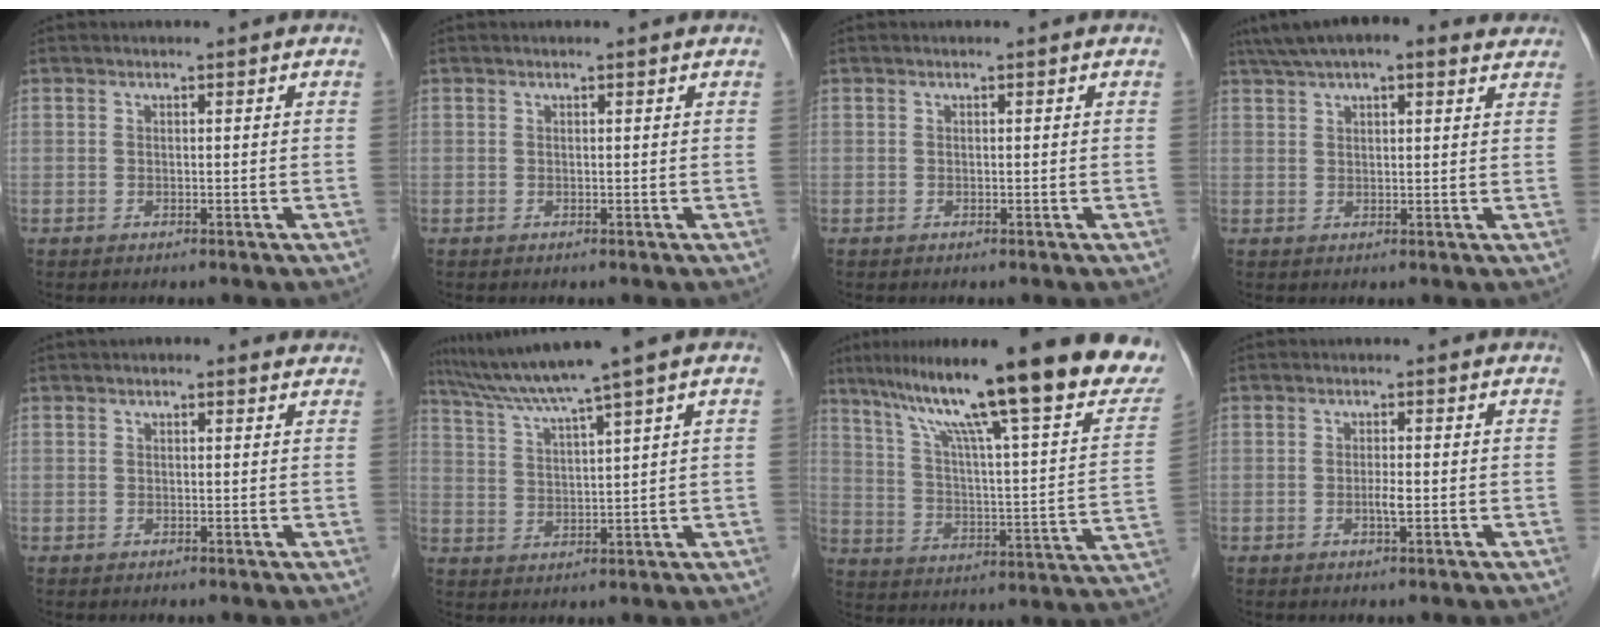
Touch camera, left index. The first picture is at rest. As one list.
[{"total": 0.6, "force": [0.5, 0.1, 0.2], "torque": [-0.010, 0.011, 0.006]}, {"total": 0.0}, {"total": 13.0, "force": [10.1, 3.7, 7.3], "torque": [-0.121, 0.057, 0.143]}, {"total": 2.2, "force": [1.6, 1.4, 0.7], "torque": [0.001, 0.024, 0.015]}, {"total": 9.0, "force": [6.8, -2.1, 5.4], "torque": [-0.097, 0.017, 0.123]}, {"total": 29.4, "force": [21.6, 2.5, 19.8], "torque": [-0.280, -0.006, 0.305]}, {"total": 1.5, "force": [-0.4, 0.1, 1.5], "torque": [-0.030, -0.001, -0.007]}]